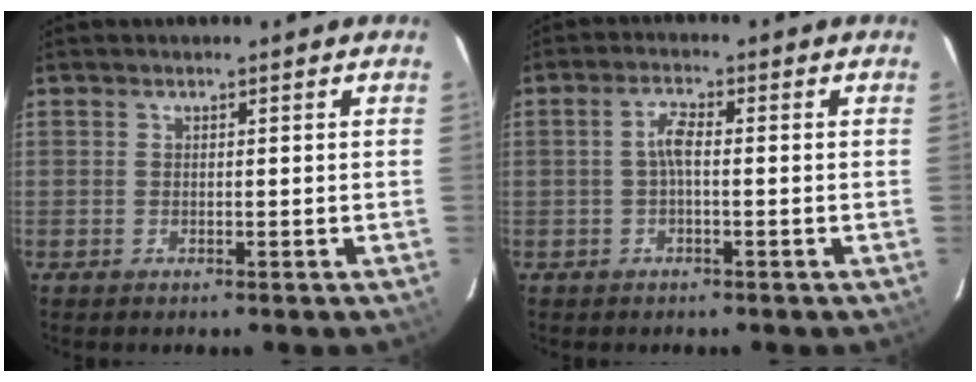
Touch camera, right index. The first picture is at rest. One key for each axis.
{"total": 2.8, "fx": -0.4, "fy": 0.8, "fz": 2.7, "tx": -0.056, "ty": 0.008, "tz": -0.006}